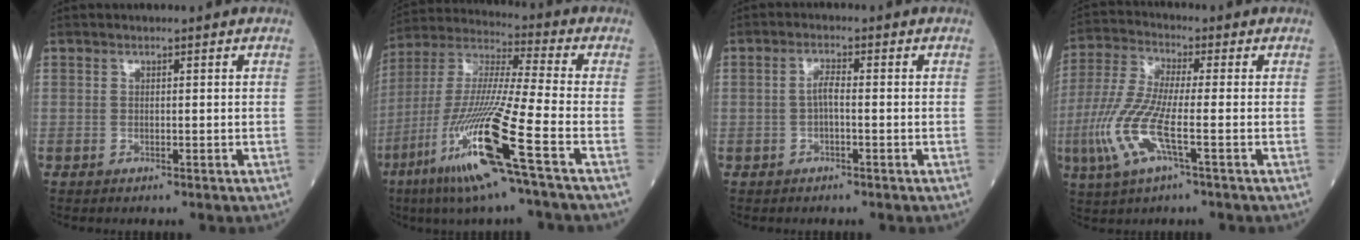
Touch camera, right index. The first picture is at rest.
{"total": 17.7, "force": [-8.0, -0.9, 15.8], "torque": [-0.337, -0.035, -0.158]}
{"total": 2.2, "force": [-0.5, 0.5, 2.0], "torque": [-0.037, 0.005, -0.012]}
{"total": 10.3, "force": [-3.1, 1.3, 9.7], "torque": [-0.222, -0.008, -0.069]}